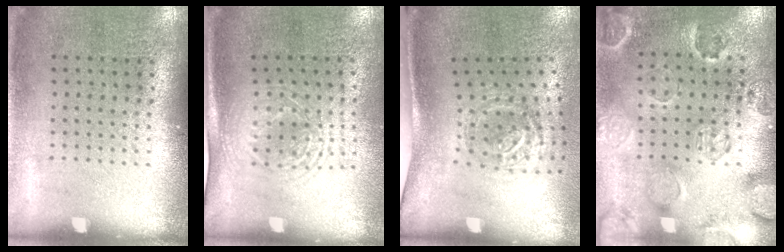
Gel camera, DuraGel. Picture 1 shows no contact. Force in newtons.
{"total": 1.7, "press": 1.3, "slide": 1.0}
{"total": 1.9, "press": 1.2, "slide": 1.5}
{"total": 2.5, "press": 2.2, "slide": 1.1}